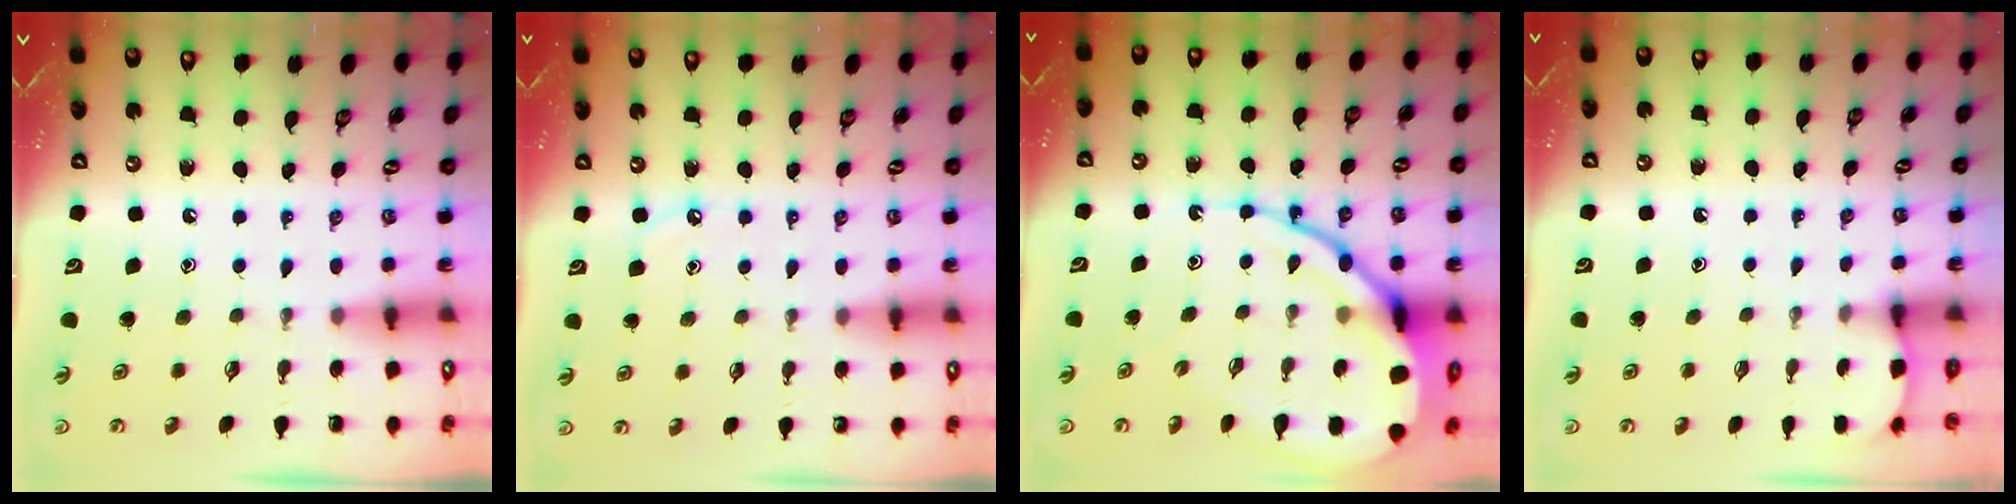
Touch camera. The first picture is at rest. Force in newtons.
{"total": 3.9, "press": 3.9, "slide": 0.5}
{"total": 15.9, "press": 15.9, "slide": 1.1}
{"total": 1.7, "press": 1.6, "slide": 0.2}